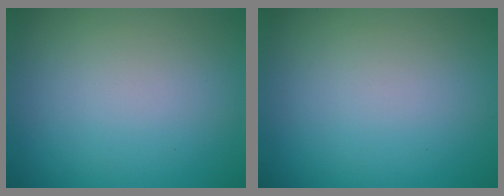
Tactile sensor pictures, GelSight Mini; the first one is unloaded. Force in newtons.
{"total": 0.0}